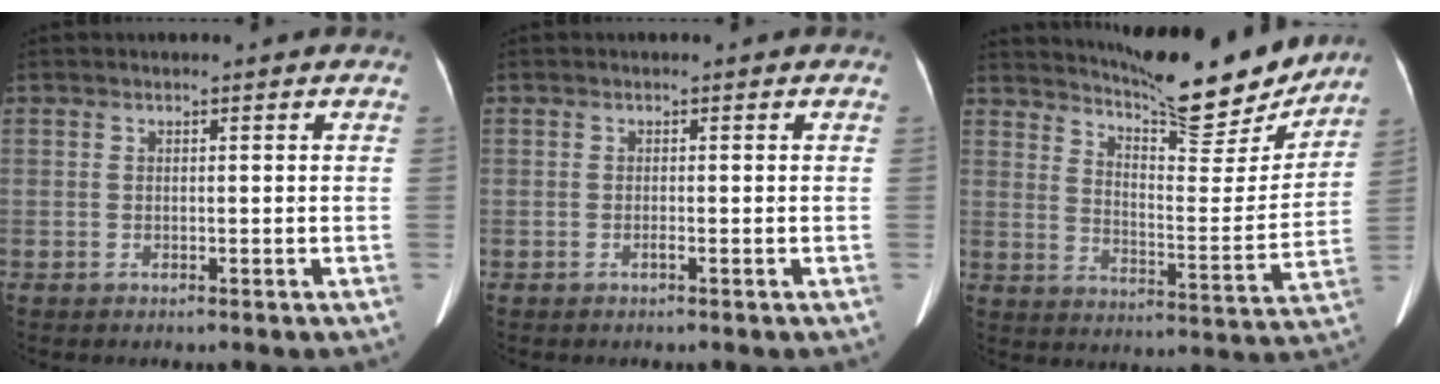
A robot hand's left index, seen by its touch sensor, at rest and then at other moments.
{"total": 0.0}
{"total": 17.9, "force": [16.2, 2.5, 7.2], "torque": [-0.113, -0.037, 0.226]}